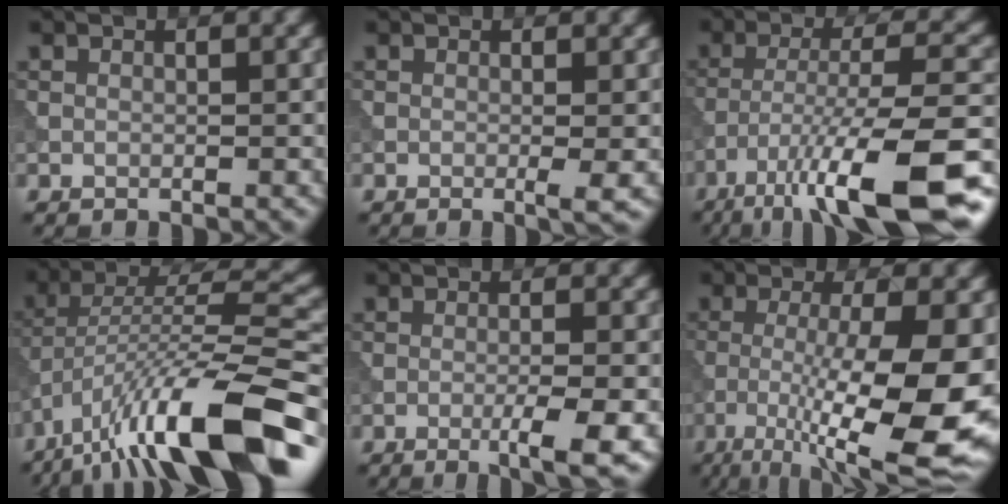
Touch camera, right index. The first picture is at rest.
{"total": 1.7, "force": [-0.3, 0.2, 1.6], "torque": [-0.025, -0.006, -0.005]}
{"total": 14.0, "force": [-8.3, 3.3, 10.8], "torque": [-0.188, -0.005, -0.137]}
{"total": 14.8, "force": [-8.7, 4.1, 11.2], "torque": [-0.189, 0.017, -0.151]}
{"total": 4.4, "force": [-1.7, 0.6, 4.1], "torque": [-0.063, 0.000, -0.028]}
{"total": 12.9, "force": [-4.2, 3.2, 11.8], "torque": [-0.201, -0.022, -0.064]}